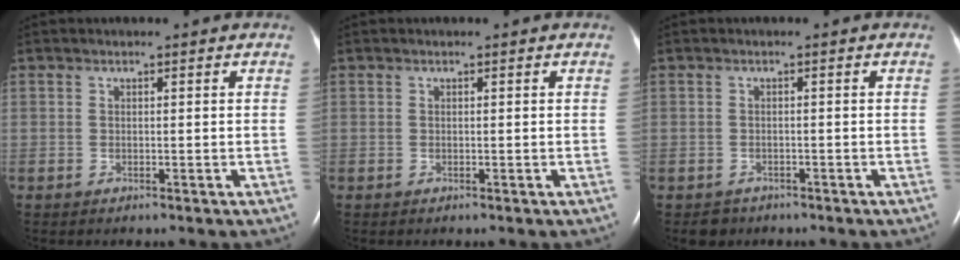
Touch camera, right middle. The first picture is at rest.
{"total": 0.0}
{"total": 1.7, "force": [-1.2, 1.2, -0.1], "torque": [-0.006, 0.003, -0.017]}